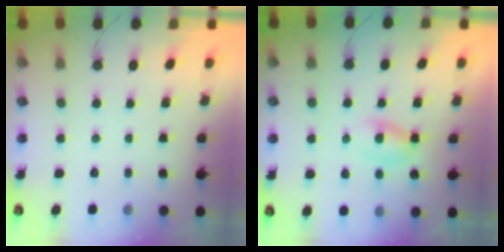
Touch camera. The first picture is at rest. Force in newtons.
{"total": 2.3, "press": 2.2, "slide": 0.8}